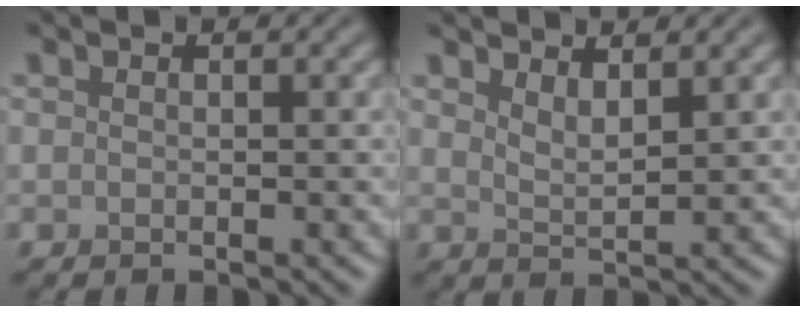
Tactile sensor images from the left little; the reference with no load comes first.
{"total": 2.4, "force": [1.9, 0.6, 1.3], "torque": [-0.020, -0.004, 0.035]}